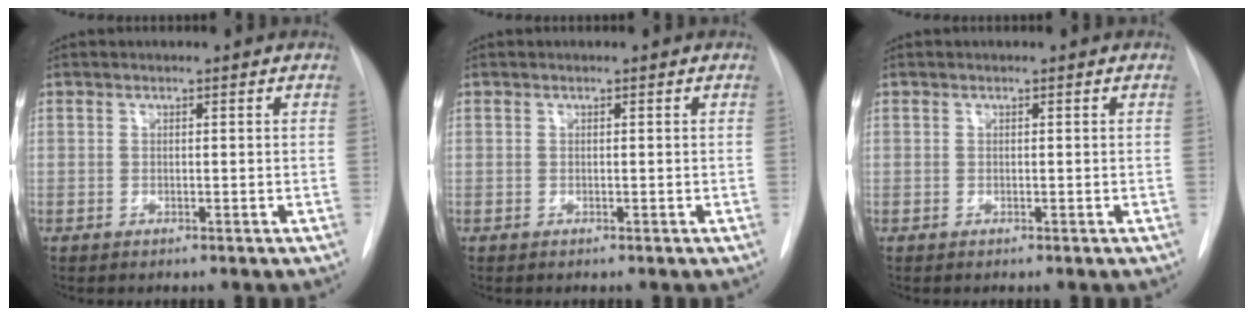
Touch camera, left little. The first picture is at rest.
{"total": 0.0}
{"total": 0.0}